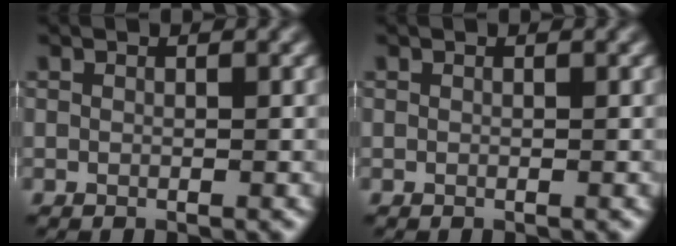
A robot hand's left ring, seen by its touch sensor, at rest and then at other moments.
{"total": 0.0}